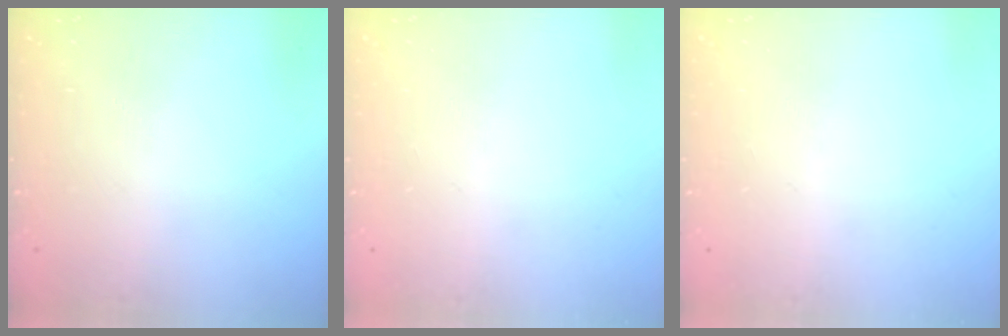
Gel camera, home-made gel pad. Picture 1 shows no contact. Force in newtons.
{"total": 0.0}
{"total": 0.0}